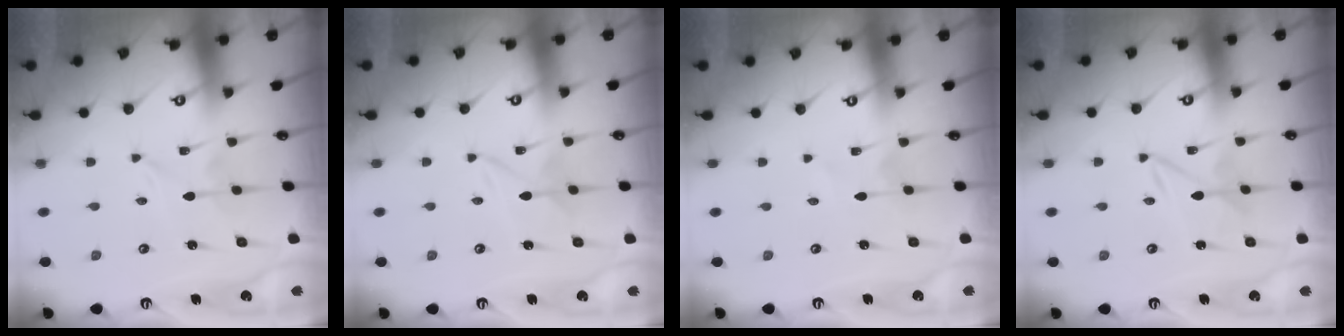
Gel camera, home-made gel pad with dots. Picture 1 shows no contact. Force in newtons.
{"total": 2.0, "press": 2.0, "slide": 0.3}
{"total": 0.0}
{"total": 1.6, "press": 1.6, "slide": 0.1}